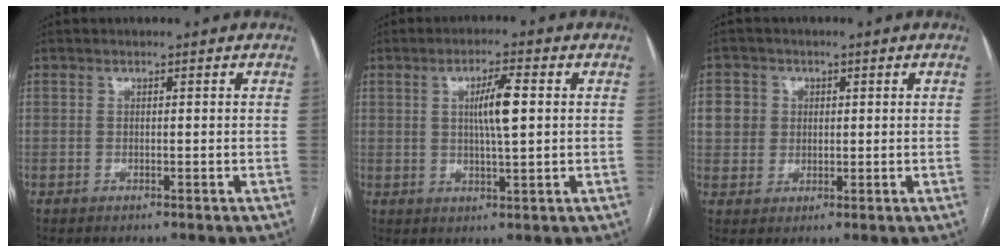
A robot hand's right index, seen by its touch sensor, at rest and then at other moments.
{"total": 5.7, "force": [1.0, 0.5, 5.5], "torque": [-0.097, 0.001, 0.018]}
{"total": 4.5, "force": [1.0, 4.2, 0.9], "torque": [-0.011, 0.012, 0.021]}